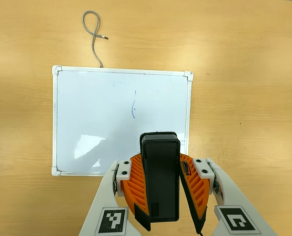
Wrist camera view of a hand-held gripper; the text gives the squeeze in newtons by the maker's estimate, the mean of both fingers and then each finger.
{"total": 10.2, "left": 9.8, "right": 10.6}